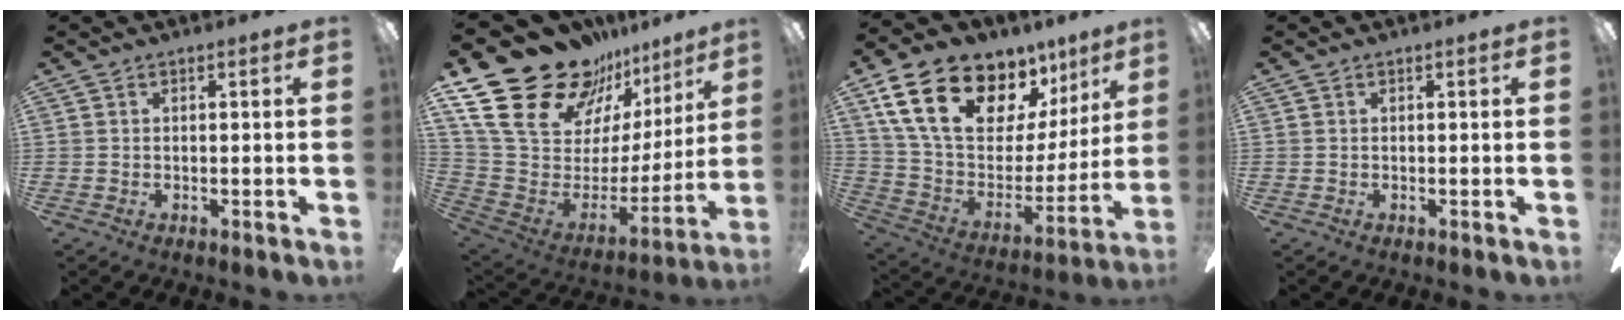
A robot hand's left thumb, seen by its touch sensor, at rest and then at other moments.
{"total": 27.2, "force": [18.7, 14.9, 13.0], "torque": [-0.217, -0.122, 0.361]}
{"total": 23.8, "force": [14.7, 13.2, 13.2], "torque": [-0.226, -0.080, 0.280]}
{"total": 0.0}